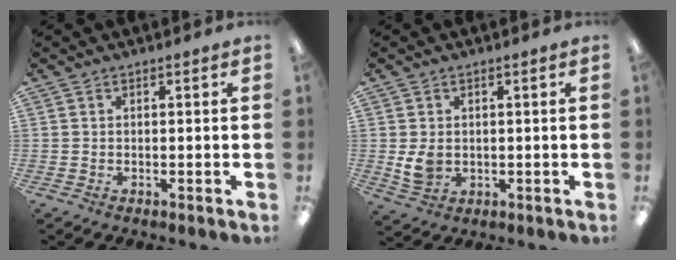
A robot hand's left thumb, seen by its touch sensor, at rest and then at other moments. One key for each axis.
{"total": 4.7, "fx": 0.6, "fy": 3.6, "fz": 2.9, "tx": -0.051, "ty": -0.006, "tz": 0.008}